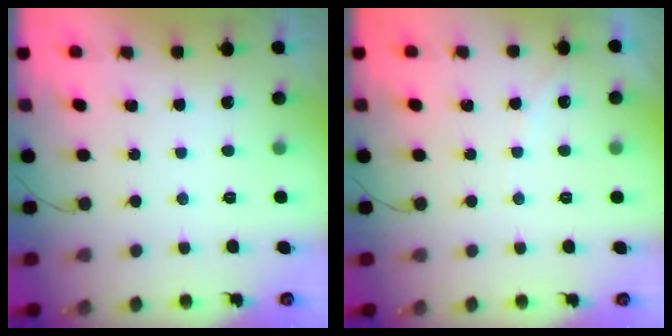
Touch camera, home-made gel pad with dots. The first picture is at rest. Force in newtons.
{"total": 3.4, "press": 3.3, "slide": 0.6}